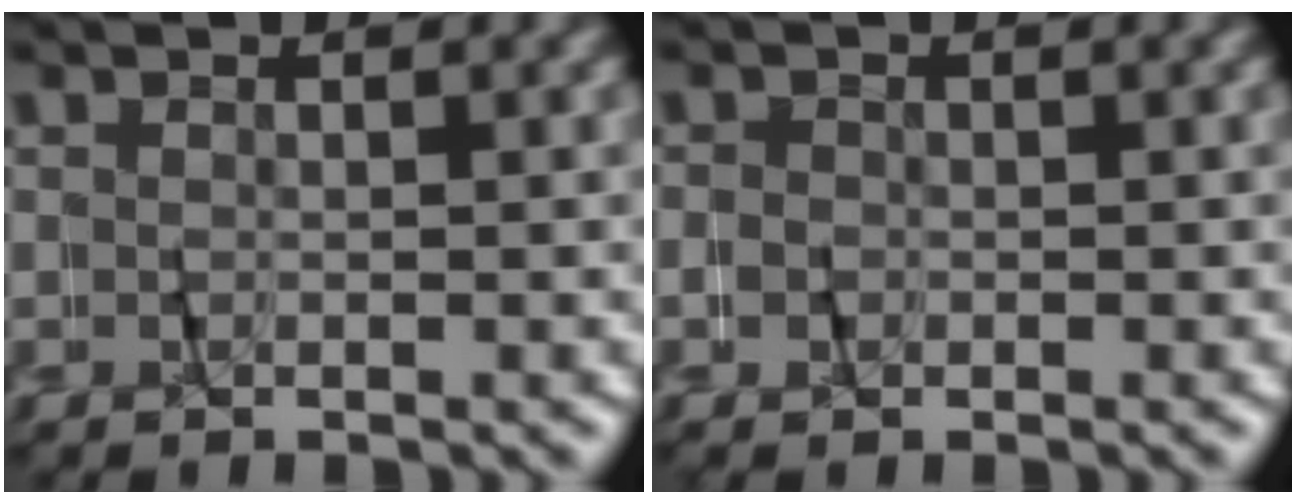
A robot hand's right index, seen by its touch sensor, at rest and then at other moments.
{"total": 0.9, "force": [-0.2, 0.9, -0.1], "torque": [0.004, 0.003, -0.011]}